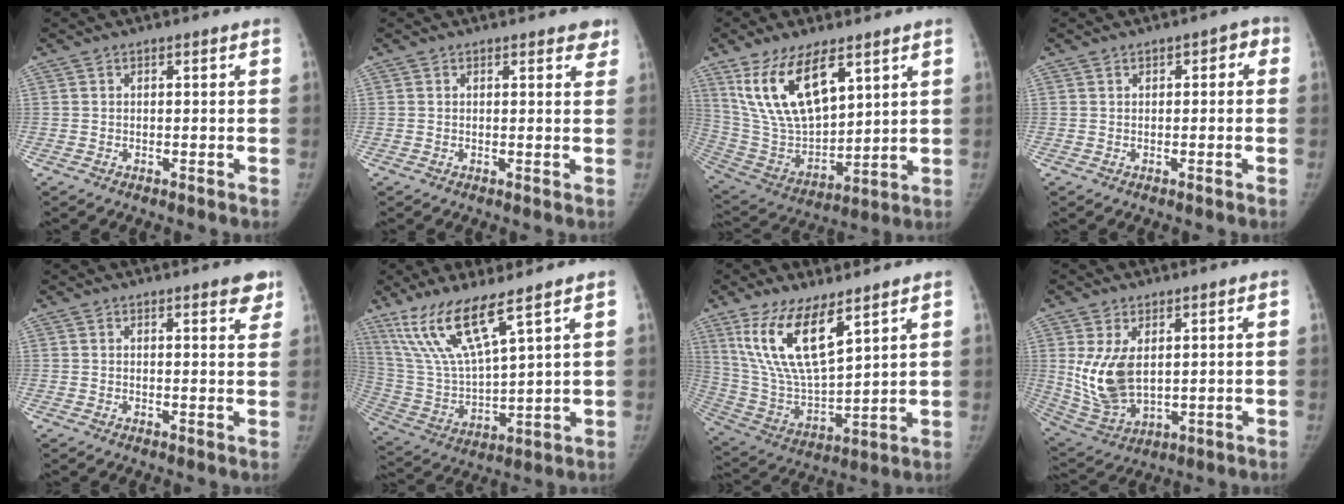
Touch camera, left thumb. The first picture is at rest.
{"total": 2.7, "force": [2.0, 1.2, 1.4], "torque": [0.008, -0.005, 0.017]}
{"total": 18.2, "force": [9.5, 8.6, 13.0], "torque": [-0.214, -0.041, 0.199]}
{"total": 2.6, "force": [0.5, 1.7, 1.9], "torque": [-0.009, 0.011, 0.002]}
{"total": 4.0, "force": [2.7, 1.2, 2.7], "torque": [-0.015, -0.012, 0.028]}
{"total": 14.5, "force": [9.5, 2.8, 10.6], "torque": [-0.217, -0.043, 0.206]}
{"total": 16.0, "force": [9.1, 5.7, 11.9], "torque": [-0.219, -0.046, 0.192]}
{"total": 11.3, "force": [2.1, 6.6, 8.9], "torque": [-0.167, -0.017, 0.059]}